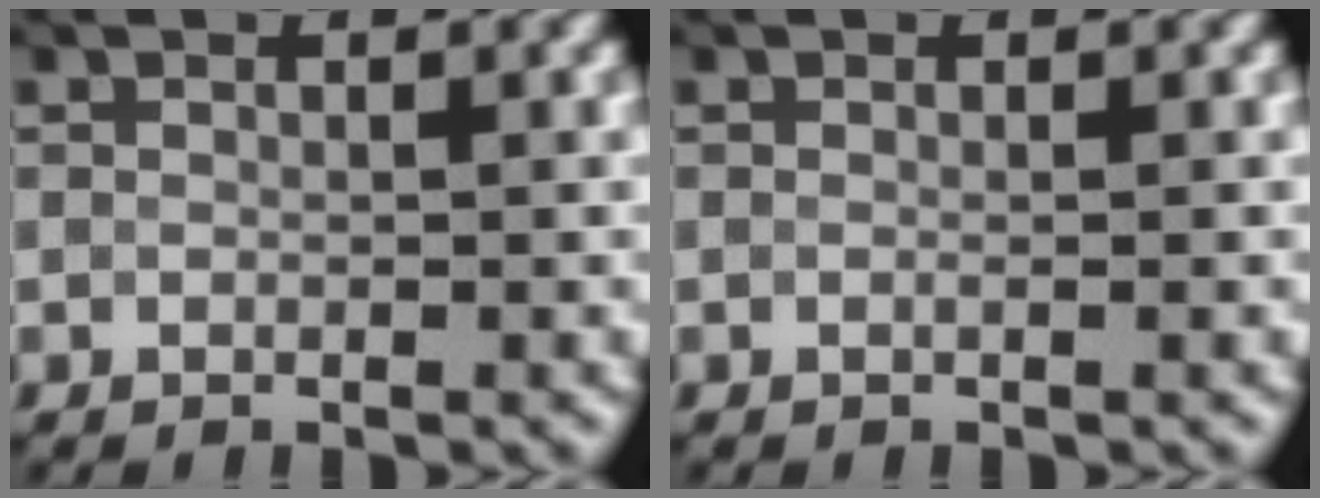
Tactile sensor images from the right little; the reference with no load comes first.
{"total": 0.6, "force": [0.0, 0.2, 0.6], "torque": [-0.004, -0.003, -0.005]}